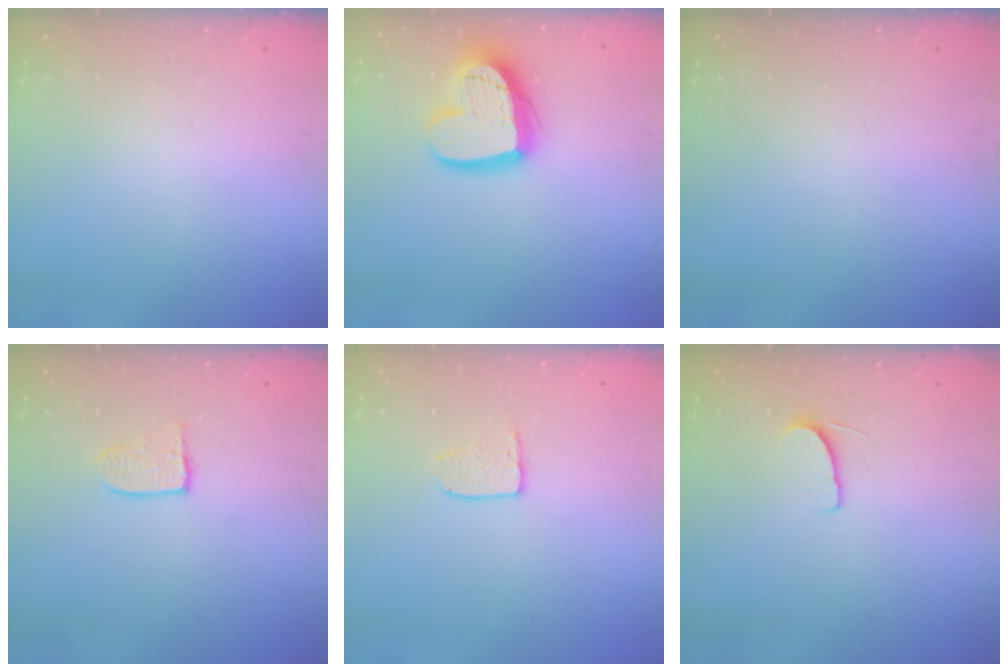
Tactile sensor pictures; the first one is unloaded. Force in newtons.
{"total": 16.3, "press": 16.3, "slide": 1.3}
{"total": 0.0}
{"total": 5.0, "press": 5.0, "slide": 0.4}
{"total": 5.8, "press": 5.8, "slide": 0.4}
{"total": 6.4, "press": 6.4, "slide": 0.5}